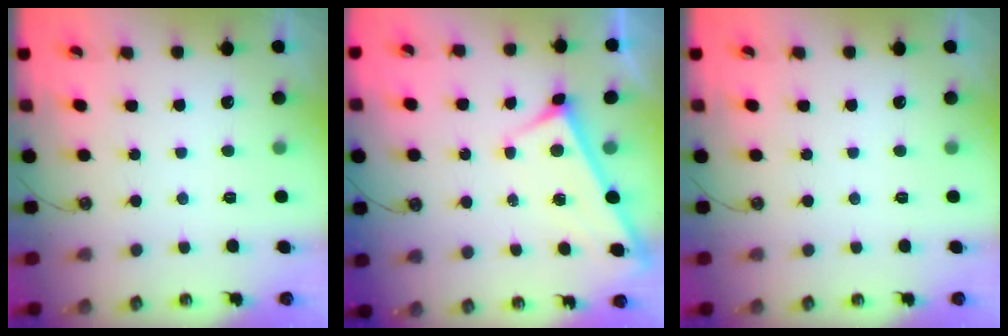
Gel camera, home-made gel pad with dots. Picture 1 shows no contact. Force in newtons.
{"total": 3.1, "press": 3.1, "slide": 0.3}
{"total": 0.0}